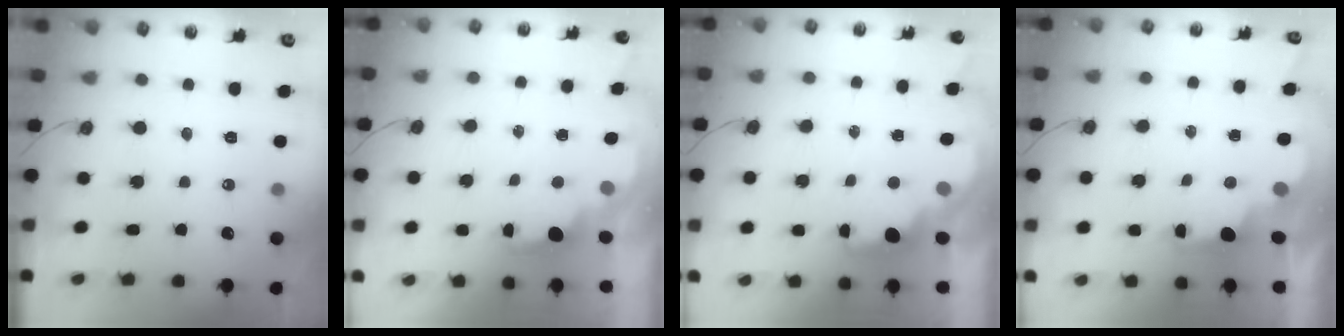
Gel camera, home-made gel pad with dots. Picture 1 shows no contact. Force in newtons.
{"total": 1.7, "press": 1.5, "slide": 0.6}
{"total": 2.0, "press": 1.9, "slide": 0.7}
{"total": 2.3, "press": 2.2, "slide": 0.7}